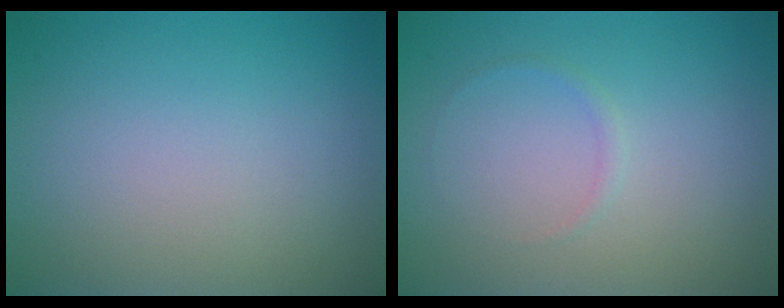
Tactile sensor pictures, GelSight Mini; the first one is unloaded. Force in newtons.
{"total": 0.6, "press": 0.6, "slide": 0.1}